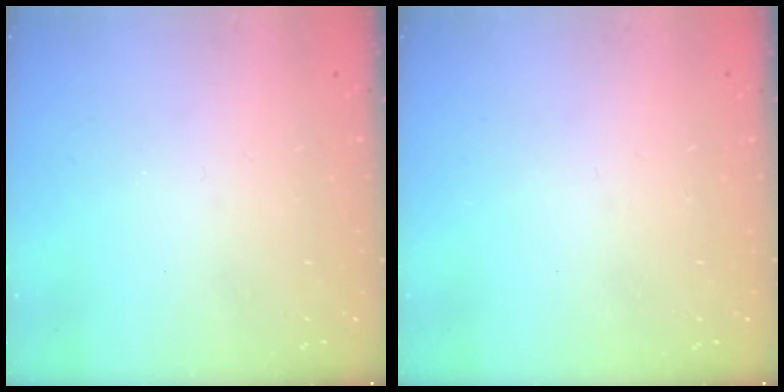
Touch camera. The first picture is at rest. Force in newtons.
{"total": 0.0}